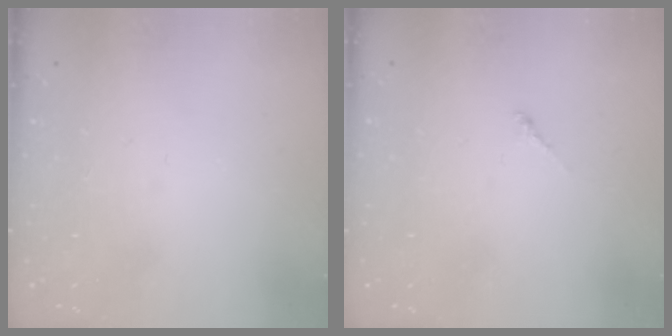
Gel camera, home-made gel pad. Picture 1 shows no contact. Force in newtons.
{"total": 0.8, "press": 0.6, "slide": 0.4}